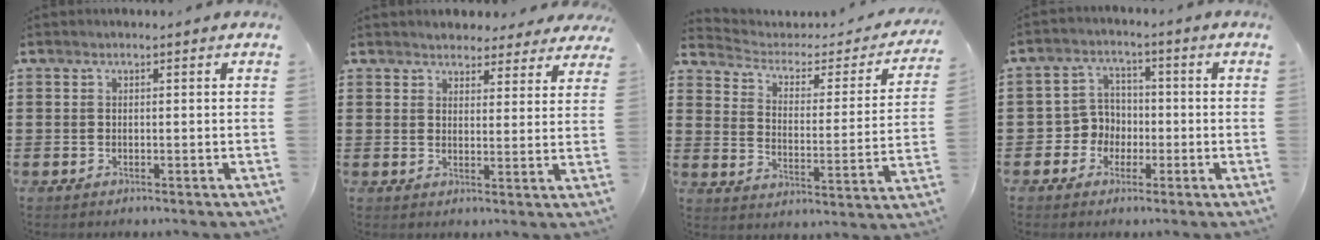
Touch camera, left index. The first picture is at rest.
{"total": 3.5, "force": [3.4, 0.8, -0.1], "torque": [-0.004, -0.011, 0.064]}
{"total": 2.7, "force": [1.8, 1.6, 1.3], "torque": [-0.042, -0.014, 0.022]}
{"total": 4.7, "force": [-1.6, 4.4, 0.7], "torque": [-0.038, 0.009, -0.037]}